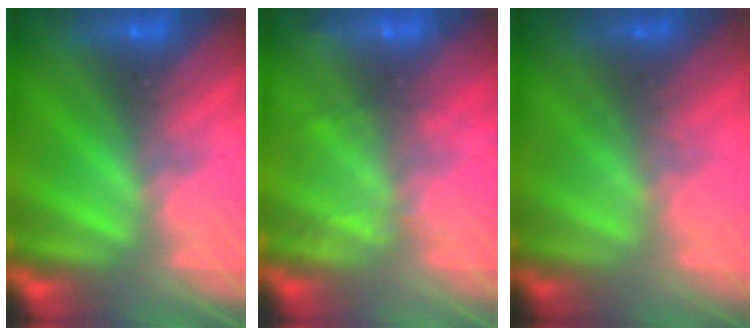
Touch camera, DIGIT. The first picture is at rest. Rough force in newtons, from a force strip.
{"total": 2.3}
{"total": 1.8}